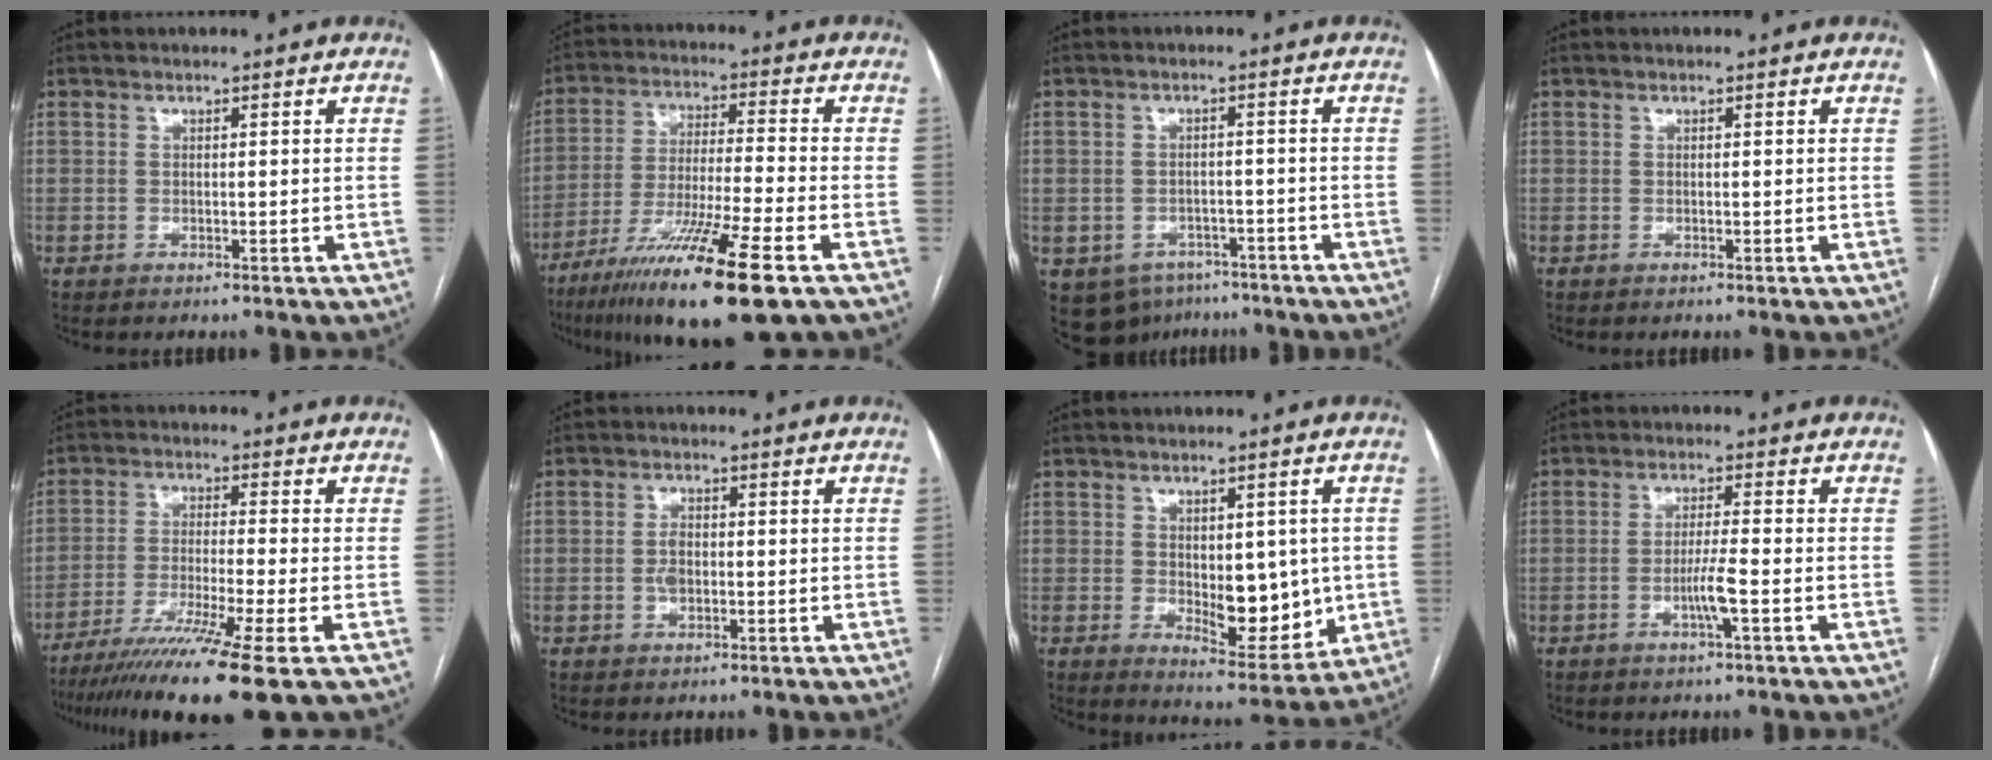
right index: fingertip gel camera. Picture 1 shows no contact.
{"total": 17.6, "force": [-10.5, 0.2, 14.2], "torque": [-0.241, -0.048, -0.183]}
{"total": 9.4, "force": [-5.5, 7.2, 2.4], "torque": [-0.052, 0.006, -0.068]}
{"total": 0.0}
{"total": 14.0, "force": [-9.6, -1.8, 10.0], "torque": [-0.173, -0.045, -0.159]}
{"total": 2.5, "force": [-0.4, 1.4, 2.0], "torque": [-0.041, 0.001, -0.007]}
{"total": 9.5, "force": [-0.4, 4.4, 8.5], "torque": [-0.109, -0.007, 0.012]}
{"total": 3.8, "force": [-1.4, -0.4, 3.5], "torque": [-0.065, -0.005, -0.028]}